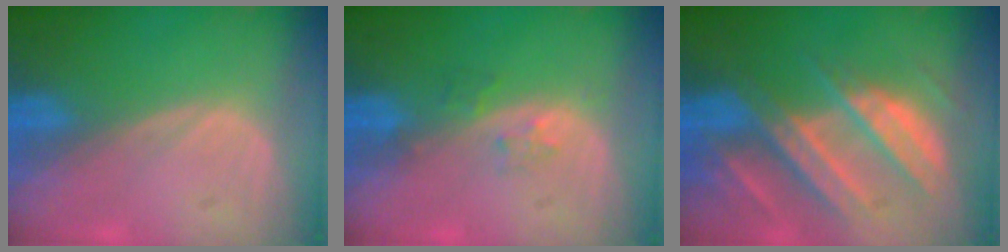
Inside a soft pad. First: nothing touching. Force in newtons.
{"total": 1.9, "press": 1.9, "slide": 0.2}
{"total": 10.3, "press": 9.2, "slide": 4.8}